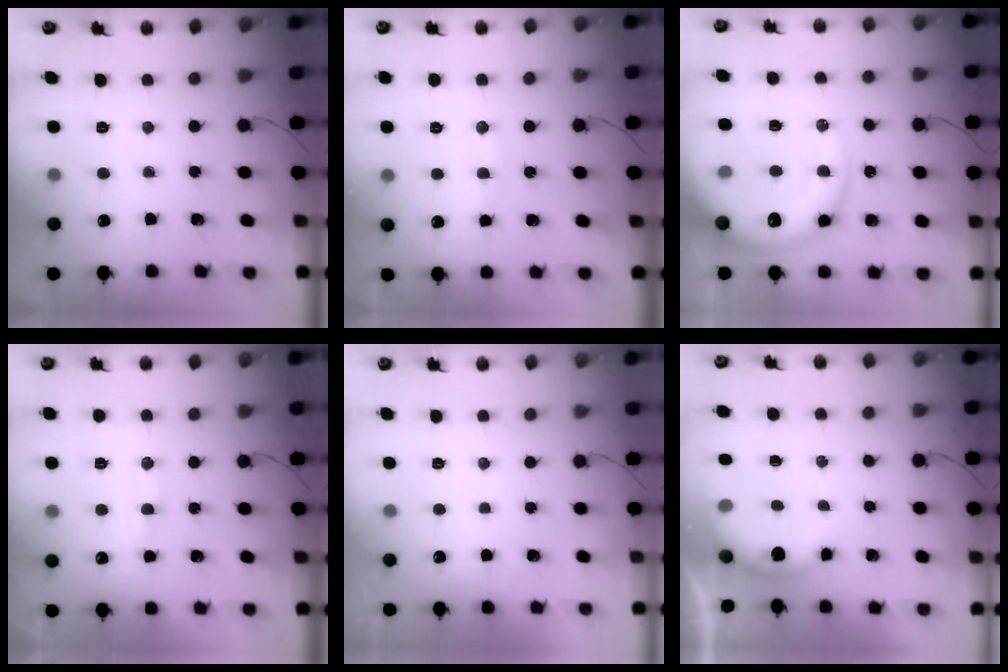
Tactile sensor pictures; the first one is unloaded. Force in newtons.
{"total": 6.9, "press": 6.8, "slide": 0.9}
{"total": 18.2, "press": 17.7, "slide": 4.0}
{"total": 10.2, "press": 10.2, "slide": 0.9}
{"total": 2.8, "press": 2.8, "slide": 0.1}
{"total": 6.0, "press": 6.0, "slide": 0.1}